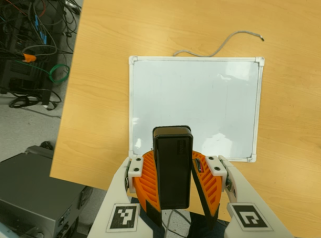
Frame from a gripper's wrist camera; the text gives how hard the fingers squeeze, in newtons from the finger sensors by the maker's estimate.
{"total": 7.4, "left": 8.0, "right": 6.9}